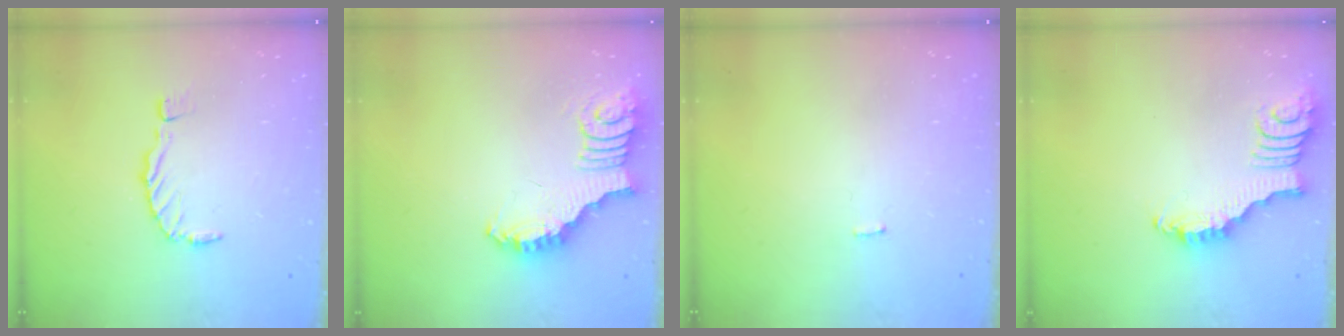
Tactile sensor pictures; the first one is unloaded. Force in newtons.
{"total": 2.7, "press": 2.7, "slide": 0.5}
{"total": 1.4, "press": 1.3, "slide": 0.1}
{"total": 2.3, "press": 2.3, "slide": 0.3}